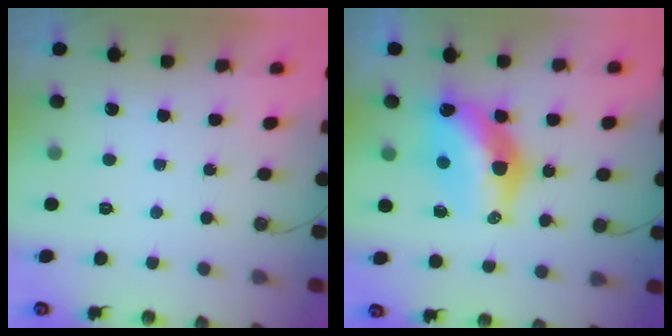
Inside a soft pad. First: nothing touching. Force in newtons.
{"total": 13.2, "press": 13.1, "slide": 1.5}